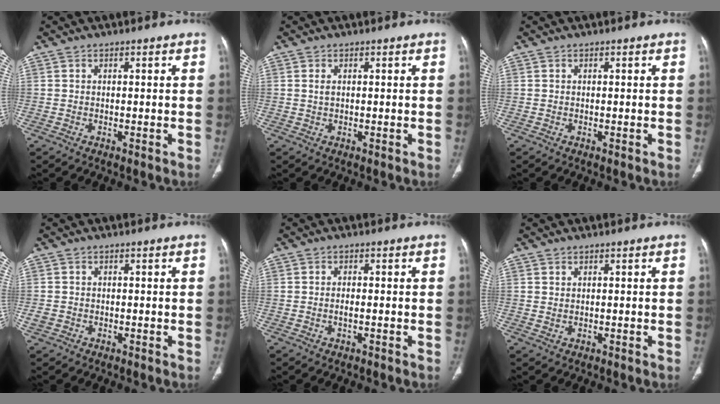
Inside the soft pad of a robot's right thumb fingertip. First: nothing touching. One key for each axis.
{"total": 1.1, "fx": 0.3, "fy": 0.6, "fz": 0.9, "tx": -0.020, "ty": 0.001, "tz": 0.009}
{"total": 0.0}
{"total": 1.7, "fx": -0.5, "fy": 1.4, "fz": 0.7, "tx": -0.017, "ty": 0.004, "tz": -0.009}
{"total": 1.4, "fx": -0.5, "fy": 0.5, "fz": 1.3, "tx": -0.027, "ty": 0.003, "tz": -0.010}
{"total": 0.6, "fx": 0.4, "fy": 0.3, "fz": 0.3, "tx": 0.002, "ty": -0.002, "tz": 0.008}